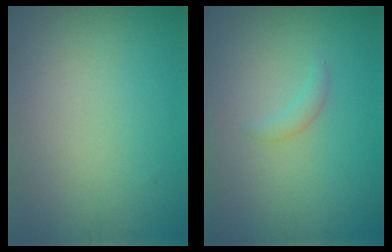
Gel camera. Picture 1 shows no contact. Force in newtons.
{"total": 1.1, "press": 1.1, "slide": 0.1}